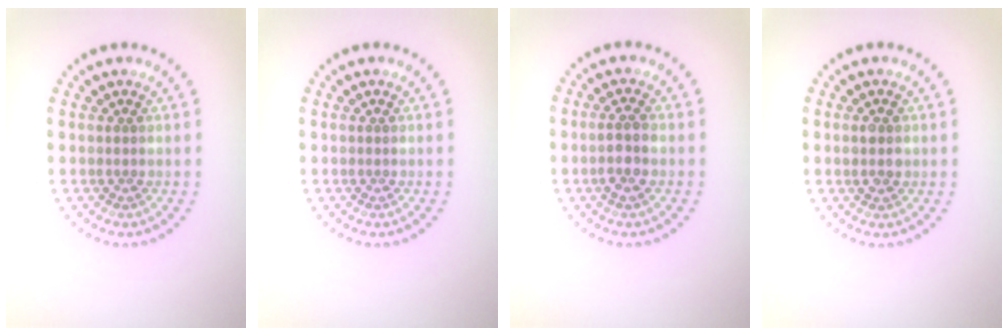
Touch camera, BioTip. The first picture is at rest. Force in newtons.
{"total": 0.0}
{"total": 2.0, "press": 1.9, "slide": 0.7}
{"total": 1.4, "press": 1.4, "slide": 0.2}